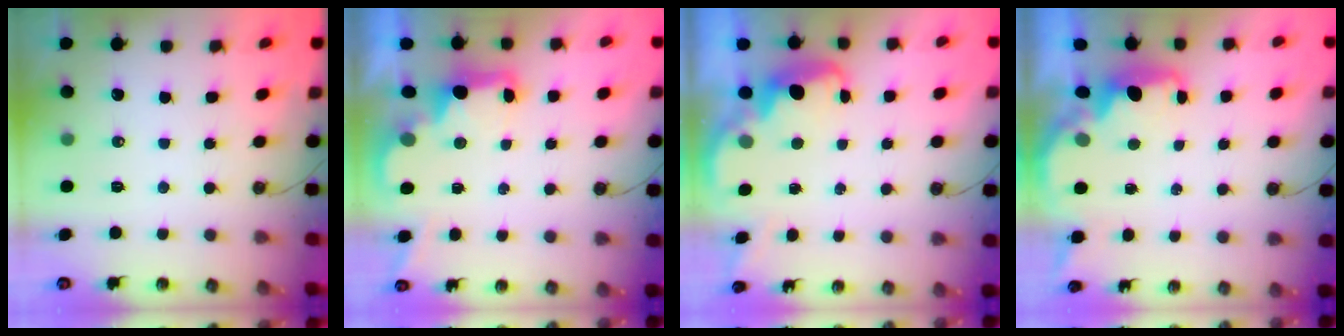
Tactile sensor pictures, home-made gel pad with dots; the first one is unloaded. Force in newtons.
{"total": 3.0, "press": 2.9, "slide": 0.6}
{"total": 2.5, "press": 2.5, "slide": 0.4}
{"total": 2.1, "press": 2.0, "slide": 0.8}